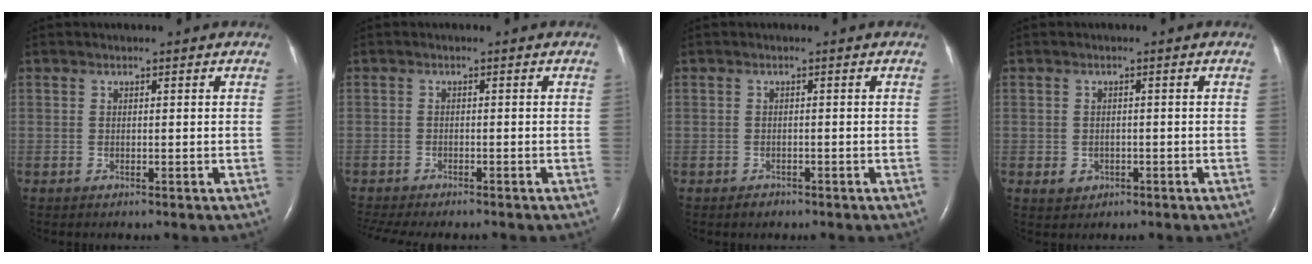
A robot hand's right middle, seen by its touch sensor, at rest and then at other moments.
{"total": 10.1, "force": [-8.9, 2.0, 4.4], "torque": [-0.073, -0.010, -0.125]}
{"total": 1.2, "force": [-0.9, 0.7, 0.3], "torque": [-0.008, 0.000, -0.013]}
{"total": 2.0, "force": [-0.7, 1.8, 0.7], "torque": [-0.012, 0.003, -0.001]}